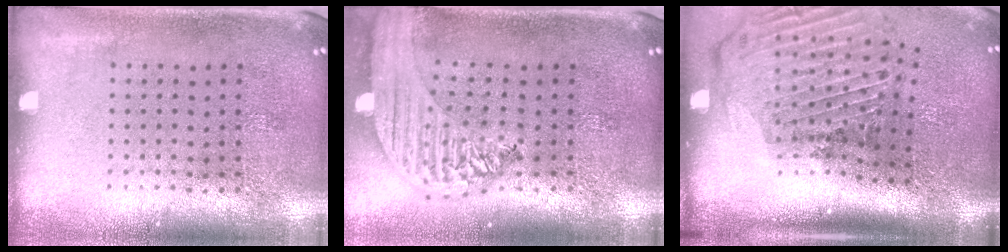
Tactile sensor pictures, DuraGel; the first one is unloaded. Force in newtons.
{"total": 2.4, "press": 2.1, "slide": 1.1}
{"total": 3.0, "press": 2.1, "slide": 2.2}